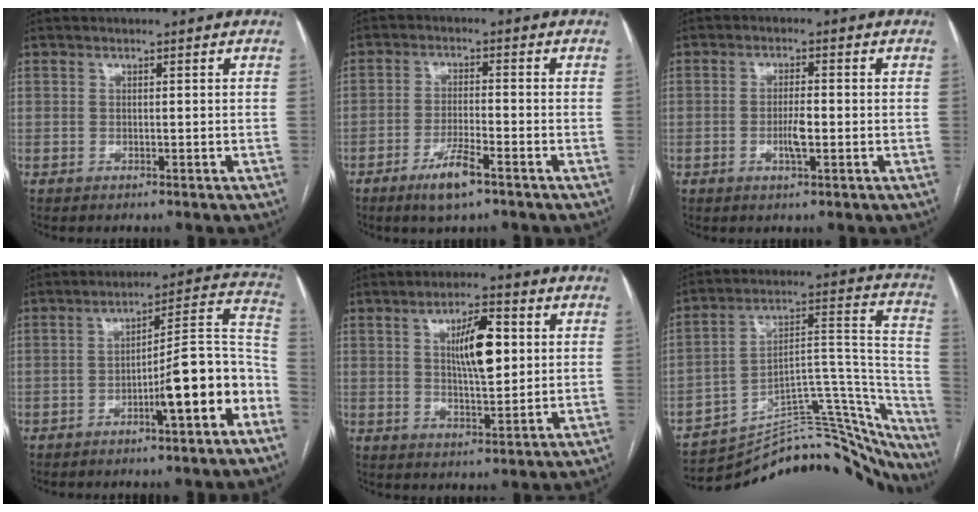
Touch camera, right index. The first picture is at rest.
{"total": 5.8, "force": [-3.7, 0.8, 4.4], "torque": [-0.088, -0.007, -0.066]}
{"total": 3.5, "force": [-0.9, 0.6, 3.3], "torque": [-0.064, -0.001, -0.014]}
{"total": 12.4, "force": [-5.4, 1.6, 11.1], "torque": [-0.146, 0.035, -0.078]}
{"total": 8.6, "force": [2.0, 2.3, 8.0], "torque": [-0.135, 0.006, 0.035]}
{"total": 32.1, "force": [-29.7, 7.4, 9.9], "torque": [-0.085, 0.045, -0.384]}